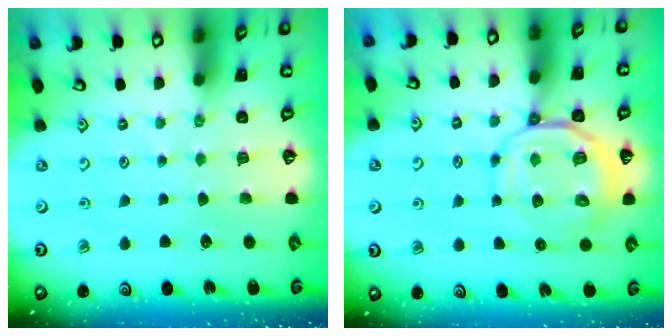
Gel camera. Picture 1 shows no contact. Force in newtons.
{"total": 9.7, "press": 9.5, "slide": 1.8}